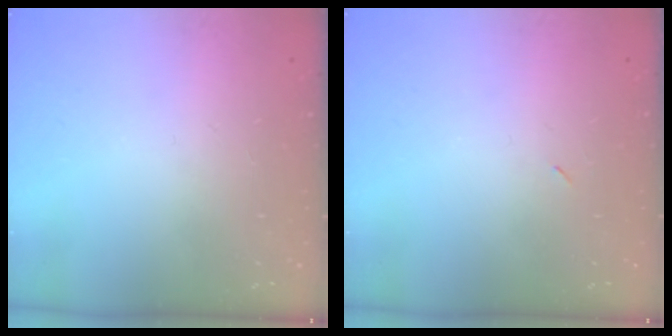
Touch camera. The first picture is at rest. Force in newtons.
{"total": 2.2, "press": 1.8, "slide": 1.2}